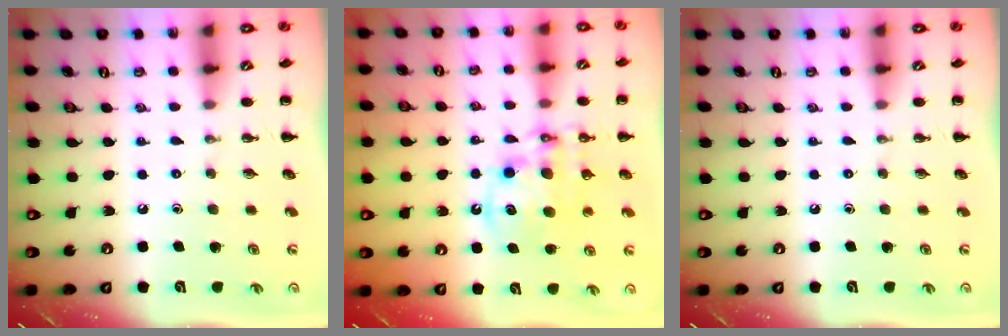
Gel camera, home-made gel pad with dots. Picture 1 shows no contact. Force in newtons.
{"total": 12.2, "press": 11.8, "slide": 3.0}
{"total": 0.0}